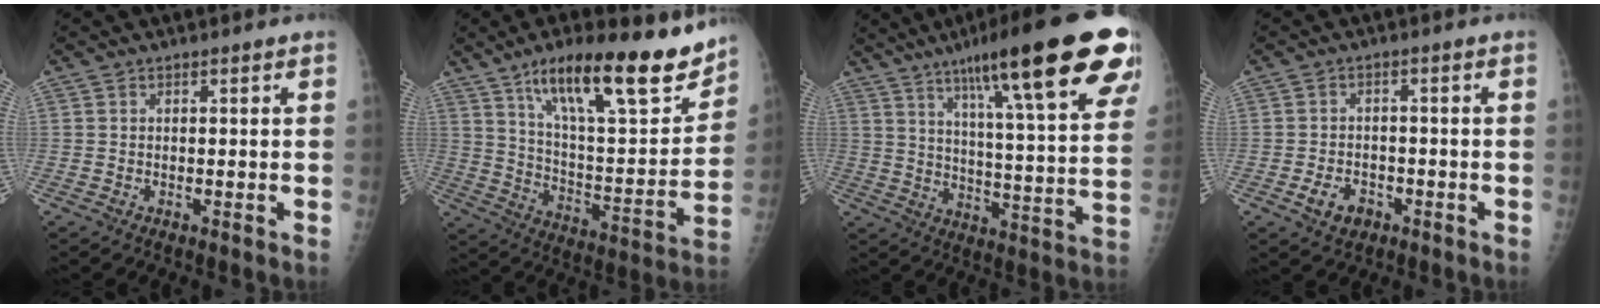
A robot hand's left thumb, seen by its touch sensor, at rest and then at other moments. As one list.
[{"total": 24.3, "force": [16.1, 6.8, 16.9], "torque": [-0.230, -0.063, 0.264]}, {"total": 28.1, "force": [16.3, 4.7, 22.4], "torque": [-0.310, -0.034, 0.237]}, {"total": 4.3, "force": [-2.0, 3.1, 2.2], "torque": [-0.031, 0.011, -0.028]}]